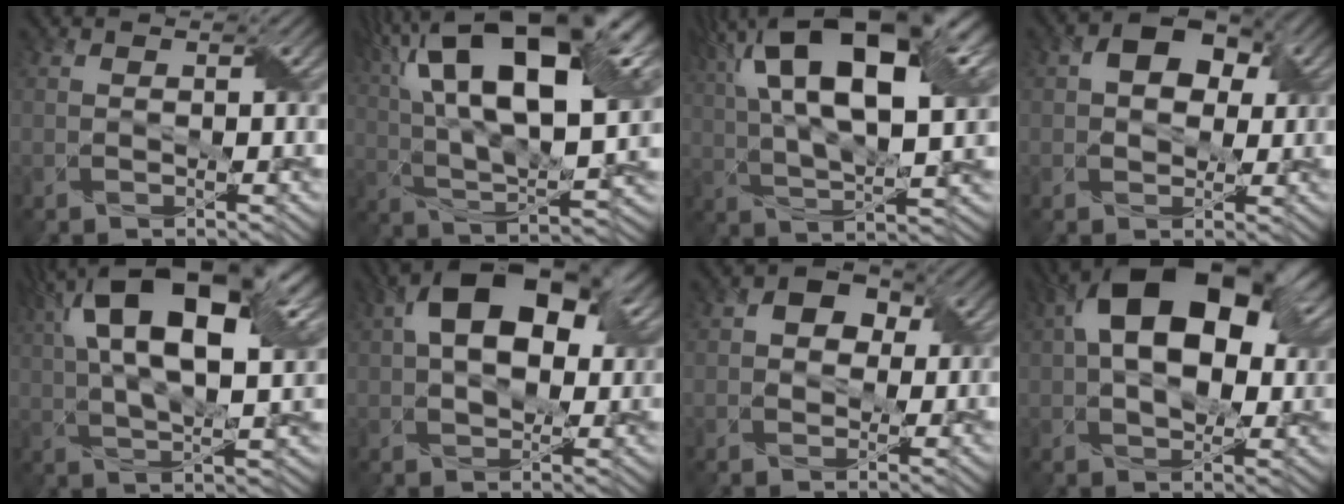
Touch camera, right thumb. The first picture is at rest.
{"total": 21.9, "force": [9.2, 9.2, 17.6], "torque": [-0.315, 0.062, 0.141]}
{"total": 20.1, "force": [7.7, 9.1, 16.2], "torque": [-0.298, 0.045, 0.119]}
{"total": 6.1, "force": [1.7, 4.4, 3.9], "torque": [-0.066, 0.005, 0.017]}
{"total": 18.0, "force": [6.5, 8.1, 14.7], "torque": [-0.269, 0.037, 0.096]}
{"total": 13.2, "force": [4.0, 7.7, 10.0], "torque": [-0.173, 0.032, 0.049]}
{"total": 4.2, "force": [0.9, 3.5, 2.3], "torque": [-0.040, 0.008, 0.003]}
{"total": 16.0, "force": [5.0, 9.3, 12.1], "torque": [-0.207, 0.037, 0.069]}